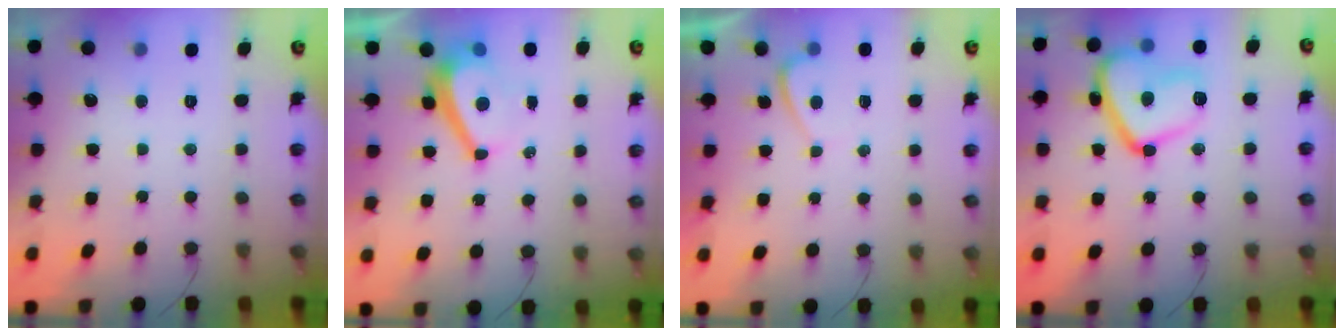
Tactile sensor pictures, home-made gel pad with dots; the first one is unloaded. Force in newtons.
{"total": 6.7, "press": 6.6, "slide": 0.9}
{"total": 0.8, "press": 0.6, "slide": 0.5}
{"total": 16.9, "press": 16.8, "slide": 1.5}